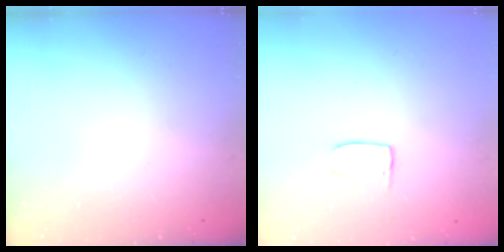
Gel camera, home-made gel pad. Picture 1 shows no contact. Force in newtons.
{"total": 3.6, "press": 3.5, "slide": 0.2}